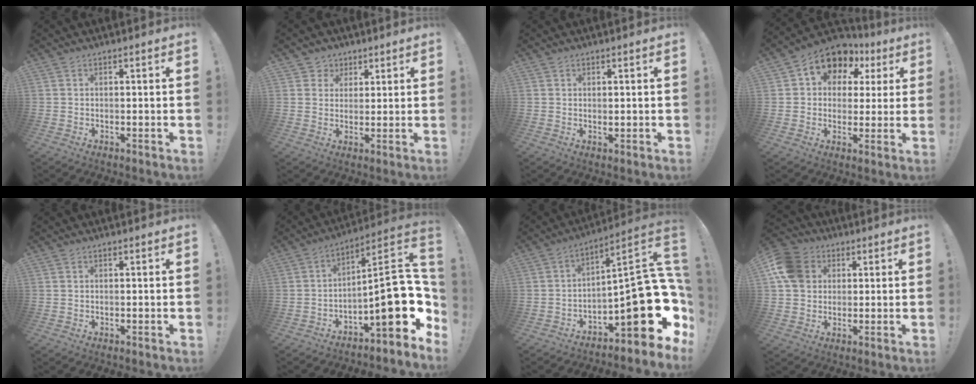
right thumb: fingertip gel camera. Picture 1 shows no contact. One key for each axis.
{"total": 4.6, "fx": 2.1, "fy": 4.1, "fz": 0.3, "tx": -0.006, "ty": -0.016, "tz": 0.039}
{"total": 0.7, "fx": 0.4, "fy": 0.6, "fz": 0.3, "tx": 0.002, "ty": -0.003, "tz": 0.006}
{"total": 9.6, "fx": 4.7, "fy": 7.2, "fz": 4.2, "tx": -0.072, "ty": -0.028, "tz": 0.090}
{"total": 0.0}
{"total": 21.5, "fx": -3.3, "fy": 7.2, "fz": 20.0, "tx": -0.295, "ty": 0.014, "tz": -0.043}
{"total": 20.8, "fx": -5.3, "fy": 7.8, "fz": 18.6, "tx": -0.251, "ty": 0.018, "tz": -0.077}
{"total": 11.1, "fx": 2.8, "fy": 9.3, "fz": 5.3, "tx": -0.099, "ty": 0.002, "tz": 0.060}